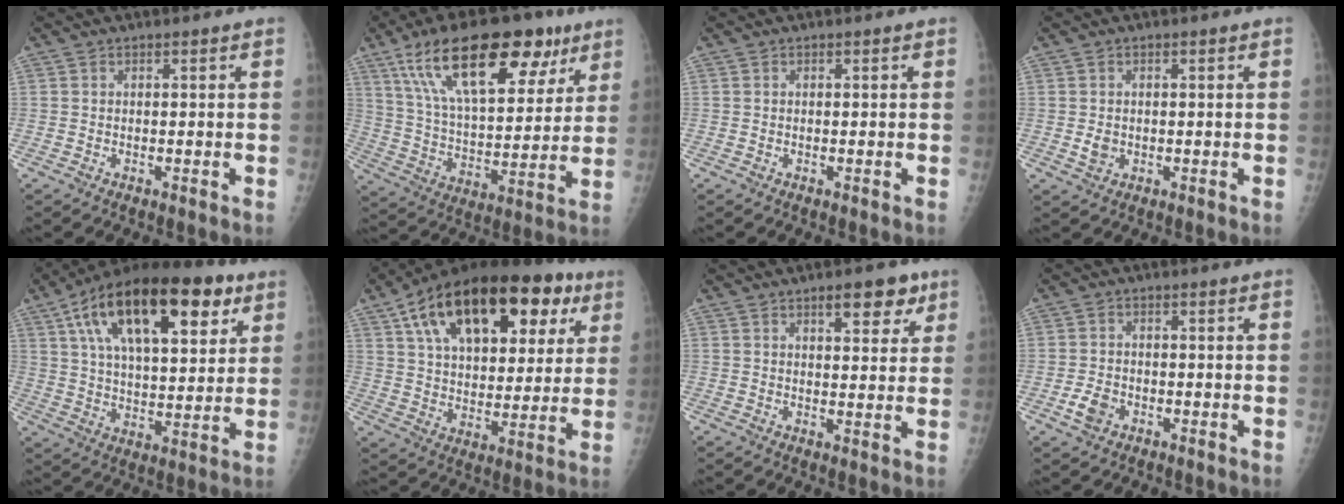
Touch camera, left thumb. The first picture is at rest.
{"total": 25.2, "force": [14.0, 11.1, 17.9], "torque": [-0.261, -0.017, 0.238]}
{"total": 0.0}
{"total": 2.3, "force": [-0.2, 1.9, 1.2], "torque": [-0.016, 0.000, 0.000]}
{"total": 24.7, "force": [11.5, 10.9, 19.0], "torque": [-0.296, -0.005, 0.188]}
{"total": 28.0, "force": [12.8, 14.7, 20.1], "torque": [-0.284, 0.018, 0.202]}
{"total": 6.9, "force": [4.0, 3.0, 4.8], "torque": [-0.040, -0.017, 0.051]}
{"total": 3.6, "force": [-1.6, 2.6, 2.0], "torque": [-0.036, 0.008, -0.028]}